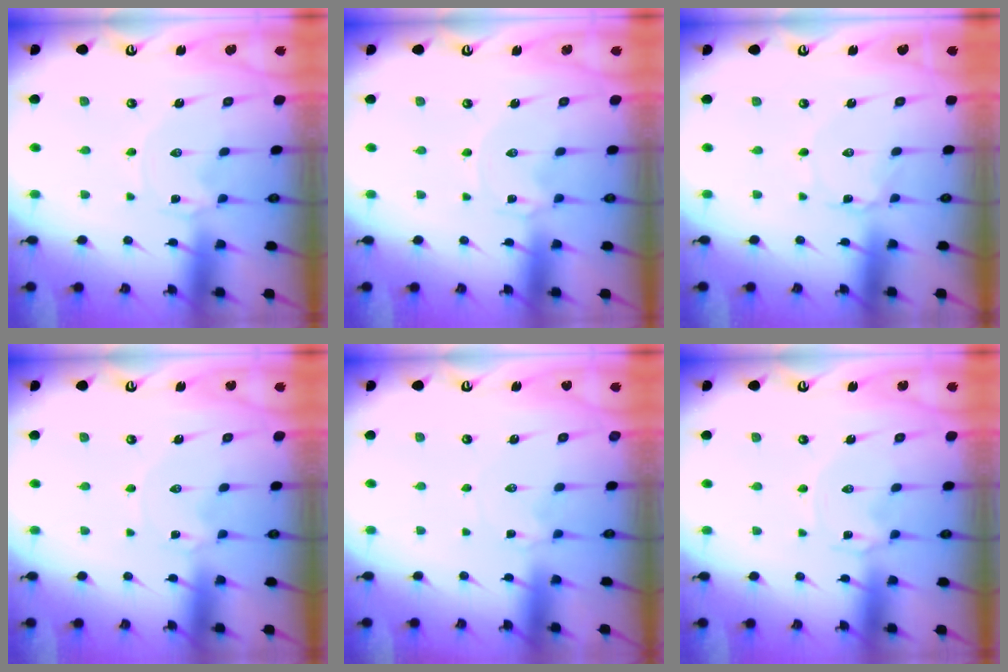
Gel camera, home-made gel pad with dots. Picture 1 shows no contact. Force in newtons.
{"total": 0.0}
{"total": 0.6, "press": 0.6, "slide": 0.1}
{"total": 1.2, "press": 1.2, "slide": 0.3}
{"total": 2.7, "press": 2.7, "slide": 0.4}
{"total": 1.0, "press": 1.0, "slide": 0.1}